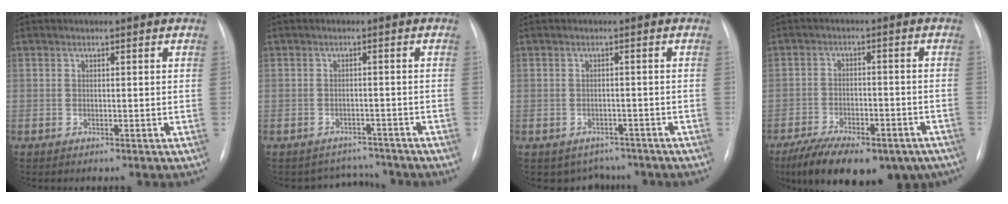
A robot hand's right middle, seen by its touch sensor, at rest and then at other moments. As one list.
[{"total": 4.2, "force": [-3.9, 1.4, -1.0], "torque": [0.010, 0.018, -0.050]}, {"total": 4.5, "force": [-3.7, 2.6, 0.2], "torque": [0.005, 0.014, -0.045]}, {"total": 19.2, "force": [-13.8, 8.3, 10.4], "torque": [-0.161, -0.003, -0.192]}]